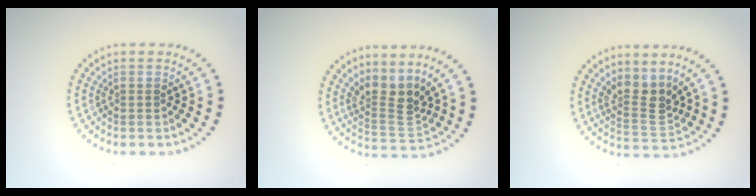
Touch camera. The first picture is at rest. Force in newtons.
{"total": 3.3, "press": 2.4, "slide": 2.3}
{"total": 3.3, "press": 2.7, "slide": 1.9}